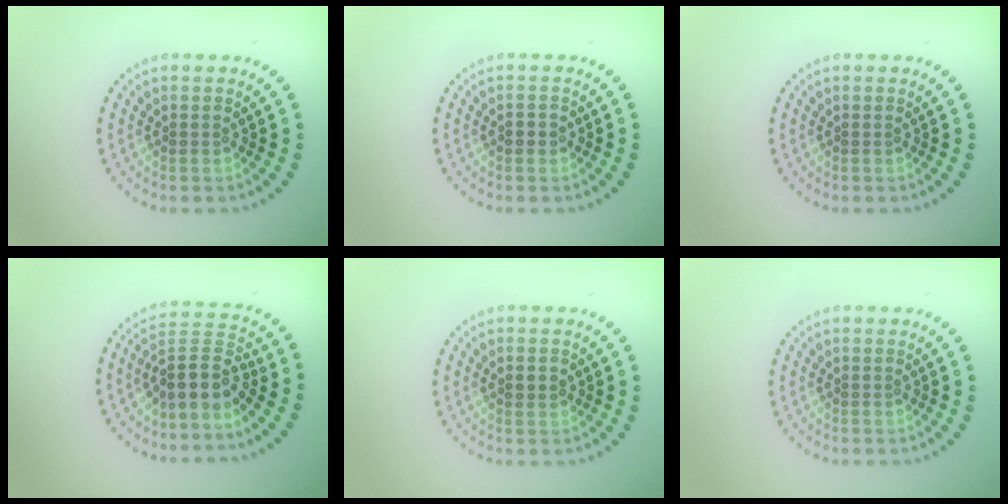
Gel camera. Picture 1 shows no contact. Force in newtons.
{"total": 1.5, "press": 1.5, "slide": 0.1}
{"total": 0.0}
{"total": 3.9, "press": 3.0, "slide": 2.5}
{"total": 1.8, "press": 1.8, "slide": 0.0}
{"total": 0.0}